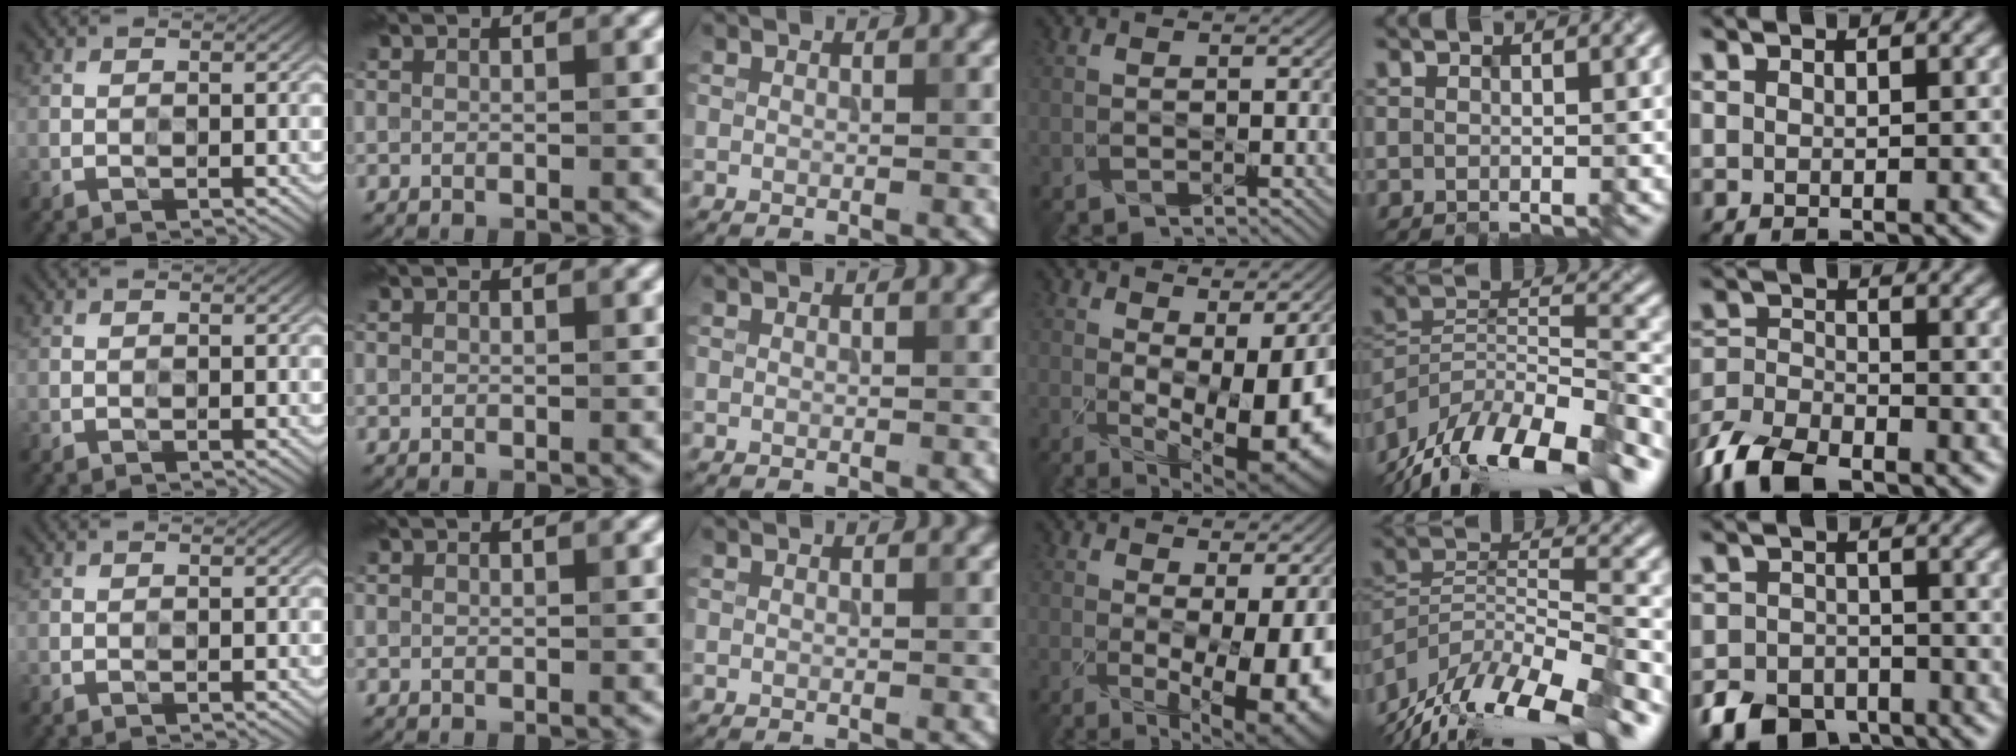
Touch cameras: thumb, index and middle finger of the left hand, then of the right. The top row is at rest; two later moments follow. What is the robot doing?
{"motion": "close", "object": "medicine box"}